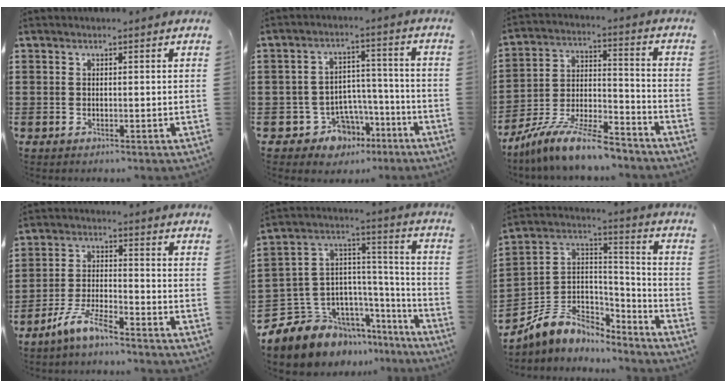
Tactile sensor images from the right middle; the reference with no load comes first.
{"total": 7.4, "force": [-5.1, 5.1, 1.9], "torque": [-0.039, 0.028, -0.089]}
{"total": 10.2, "force": [-9.1, 1.4, 4.4], "torque": [-0.080, 0.019, -0.175]}
{"total": 6.1, "force": [-5.0, 0.9, 3.4], "torque": [-0.082, -0.006, -0.100]}
{"total": 9.4, "force": [-7.2, 6.0, 0.9], "torque": [-0.064, -0.012, -0.137]}
{"total": 6.7, "force": [-5.1, 4.2, 1.1], "torque": [-0.047, -0.005, -0.104]}